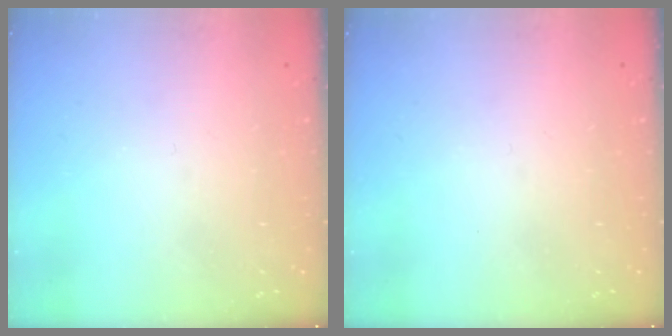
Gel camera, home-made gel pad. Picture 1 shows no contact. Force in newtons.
{"total": 0.0}